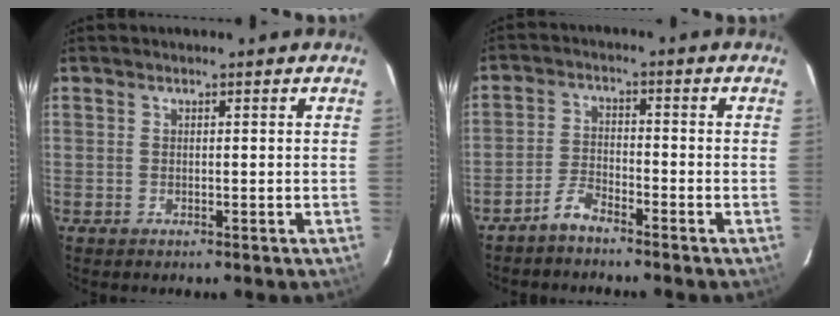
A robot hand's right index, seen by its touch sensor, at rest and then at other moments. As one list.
[{"total": 3.8, "force": [-3.3, 1.0, 1.5], "torque": [-0.045, 0.009, -0.069]}]